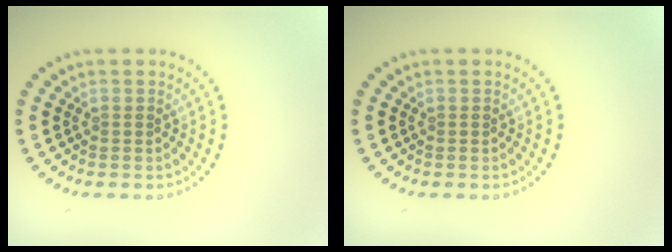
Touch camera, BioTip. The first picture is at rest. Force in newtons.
{"total": 0.0}